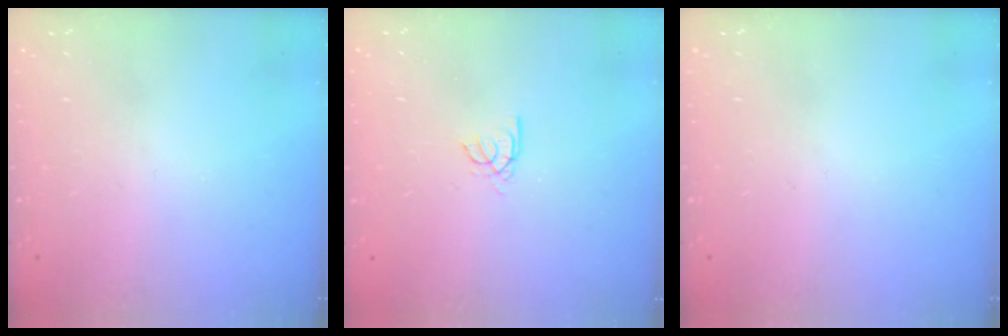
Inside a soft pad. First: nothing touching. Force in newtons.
{"total": 2.6, "press": 2.6, "slide": 0.4}
{"total": 0.0}